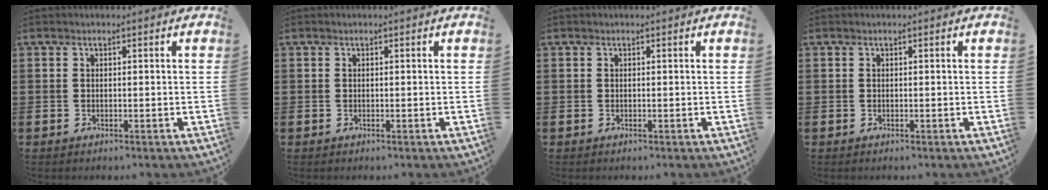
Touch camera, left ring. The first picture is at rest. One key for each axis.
{"total": 0.0}
{"total": 0.0}
{"total": 0.0}